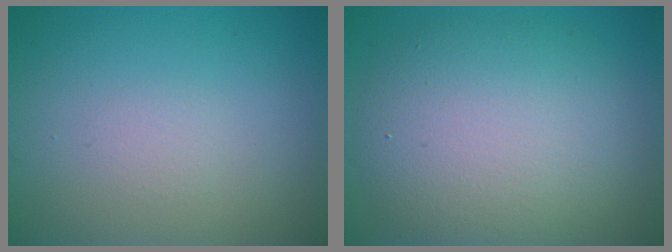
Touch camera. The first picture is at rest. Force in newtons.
{"total": 8.3, "press": 8.3, "slide": 0.6}